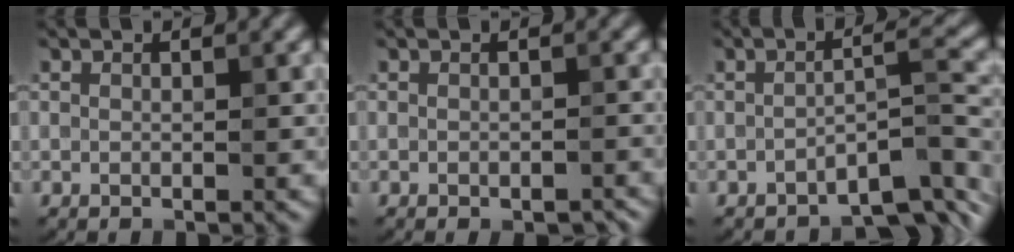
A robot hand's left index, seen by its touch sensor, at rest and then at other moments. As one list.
[{"total": 1.1, "force": [-0.9, 0.2, 0.5], "torque": [-0.010, -0.002, -0.010]}, {"total": 5.7, "force": [-4.1, 0.9, 3.8], "torque": [-0.051, 0.011, -0.066]}]